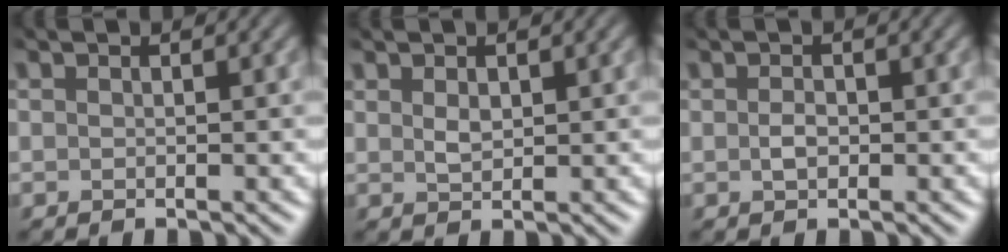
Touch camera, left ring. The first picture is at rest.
{"total": 0.8, "force": [0.3, 0.4, 0.6], "torque": [-0.012, -0.002, 0.008]}
{"total": 0.7, "force": [-0.5, 0.3, 0.4], "torque": [-0.007, -0.003, -0.009]}